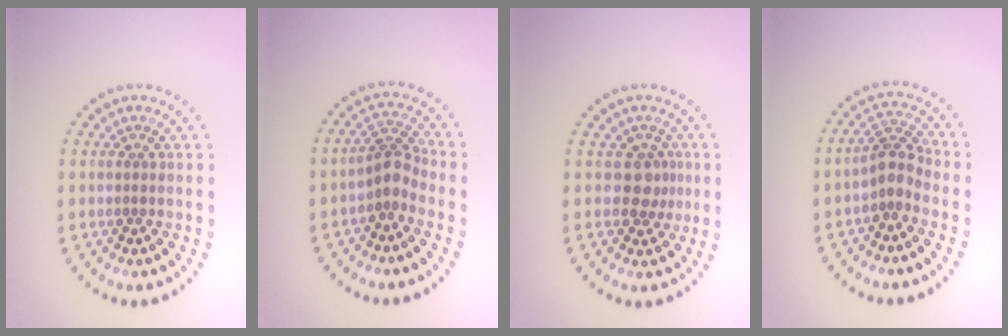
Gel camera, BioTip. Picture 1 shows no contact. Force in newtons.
{"total": 2.4, "press": 1.8, "slide": 1.6}
{"total": 2.2, "press": 1.8, "slide": 1.4}
{"total": 2.6, "press": 2.0, "slide": 1.6}